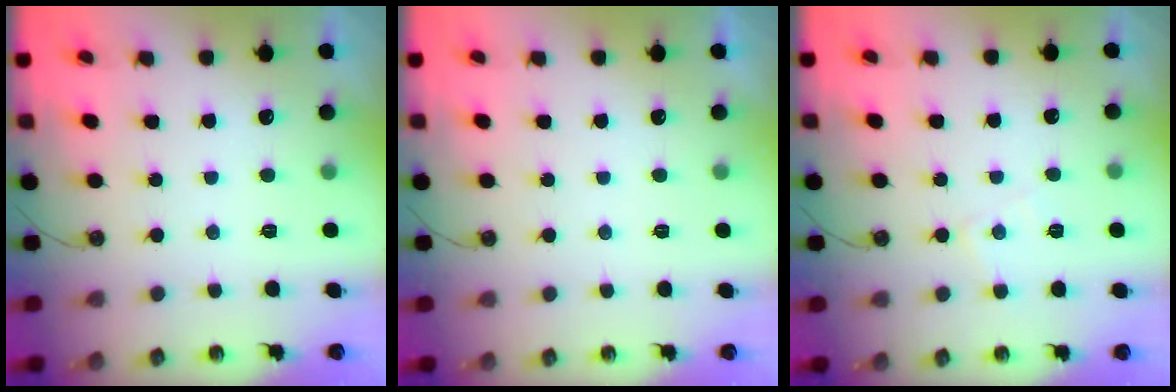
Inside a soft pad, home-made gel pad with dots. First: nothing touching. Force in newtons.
{"total": 2.2, "press": 2.2, "slide": 0.4}
{"total": 5.1, "press": 5.0, "slide": 0.7}